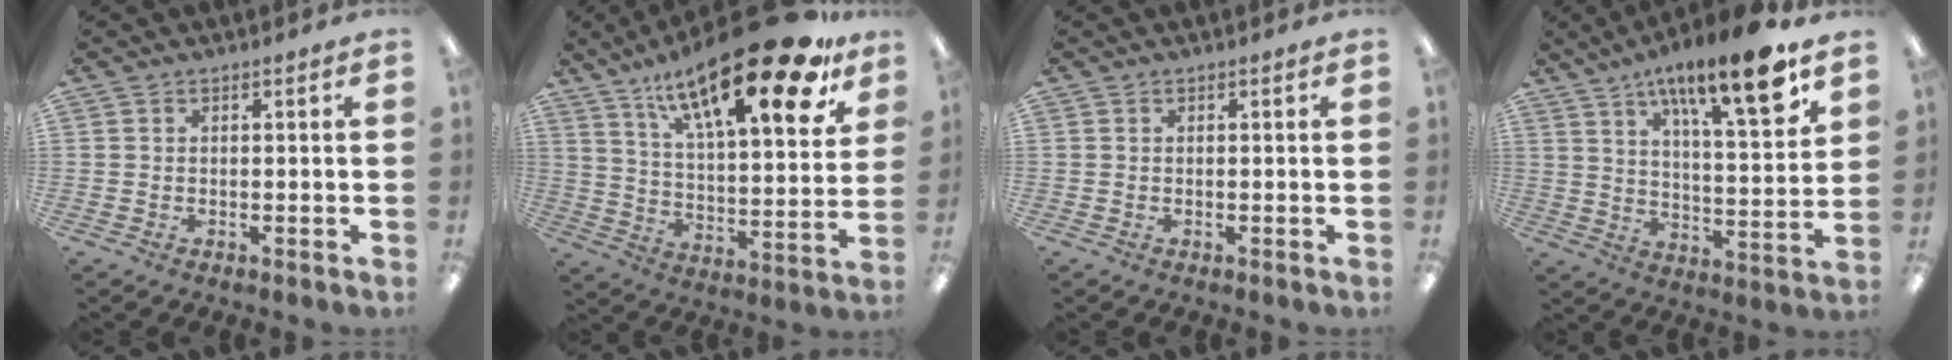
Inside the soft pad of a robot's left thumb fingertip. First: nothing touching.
{"total": 26.6, "force": [17.2, 8.0, 18.7], "torque": [-0.285, -0.104, 0.277]}
{"total": 0.0}
{"total": 18.2, "force": [12.1, 4.6, 12.8], "torque": [-0.197, -0.070, 0.190]}